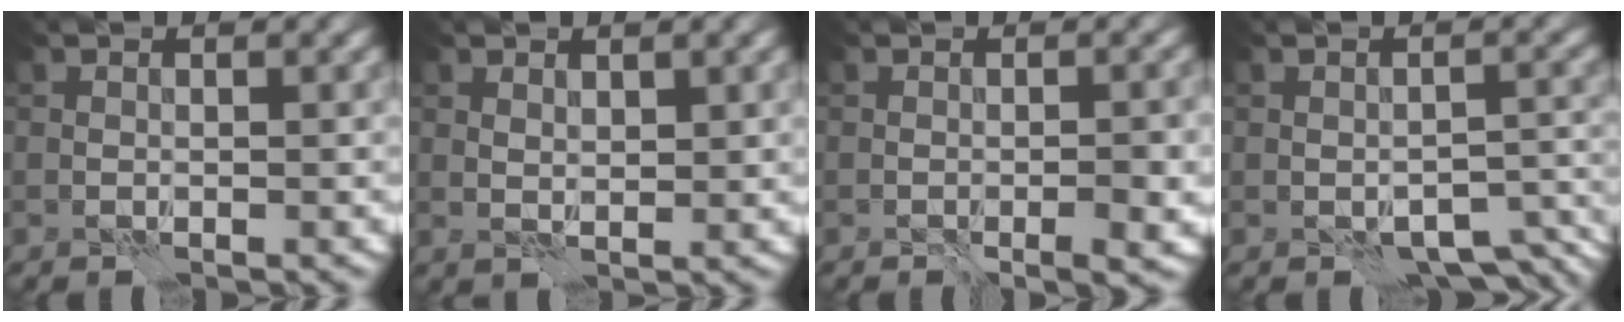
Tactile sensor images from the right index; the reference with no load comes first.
{"total": 1.4, "force": [0.8, 0.6, 1.1], "torque": [-0.020, -0.004, 0.016]}
{"total": 3.0, "force": [-0.5, 0.6, 2.8], "torque": [-0.029, 0.004, -0.007]}
{"total": 4.9, "force": [-2.7, 2.2, 3.5], "torque": [-0.040, -0.004, -0.033]}